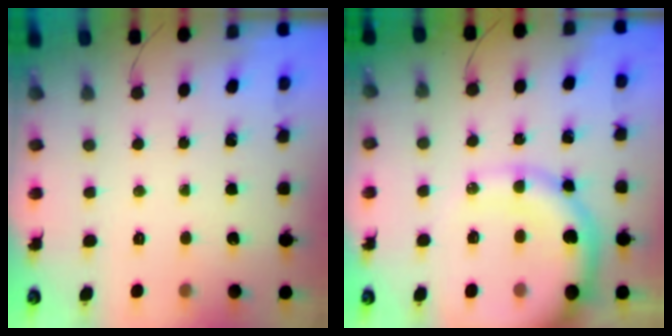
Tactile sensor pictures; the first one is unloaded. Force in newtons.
{"total": 15.2, "press": 14.6, "slide": 4.2}